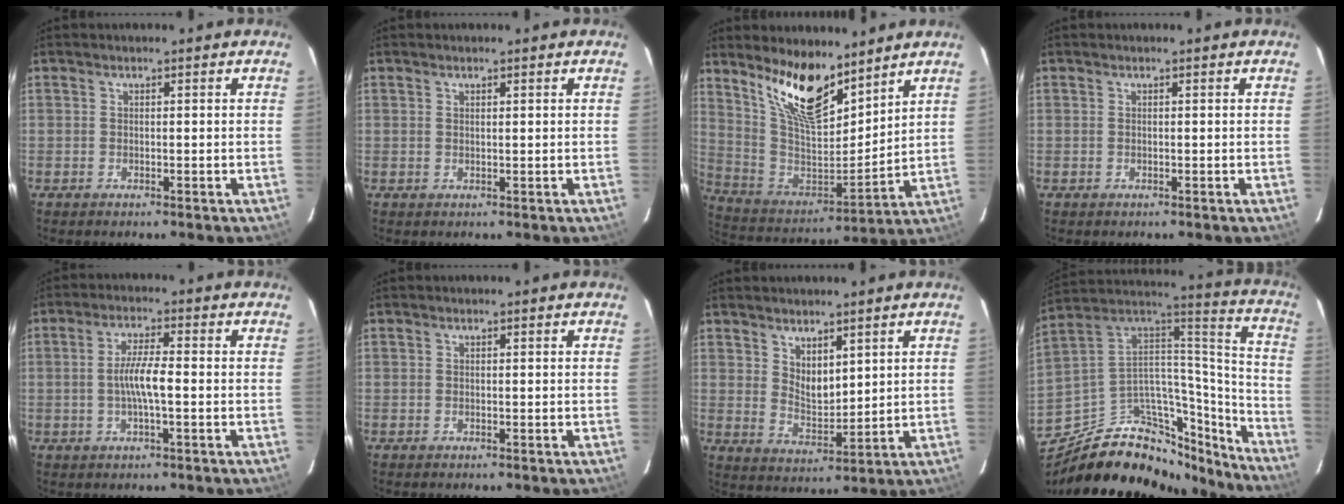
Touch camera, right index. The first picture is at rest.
{"total": 0.5, "force": [0.5, 0.1, 0.2], "torque": [-0.004, 0.000, 0.010]}
{"total": 16.3, "force": [11.6, 5.9, 9.8], "torque": [-0.191, -0.010, 0.229]}
{"total": 0.0}
{"total": 5.2, "force": [-0.8, 0.5, 5.1], "torque": [-0.096, 0.001, -0.014]}
{"total": 0.0}
{"total": 5.8, "force": [4.0, 2.8, 3.3], "torque": [-0.049, -0.006, 0.077]}
{"total": 27.7, "force": [-21.6, 13.2, 11.4], "torque": [-0.171, 0.077, -0.318]}